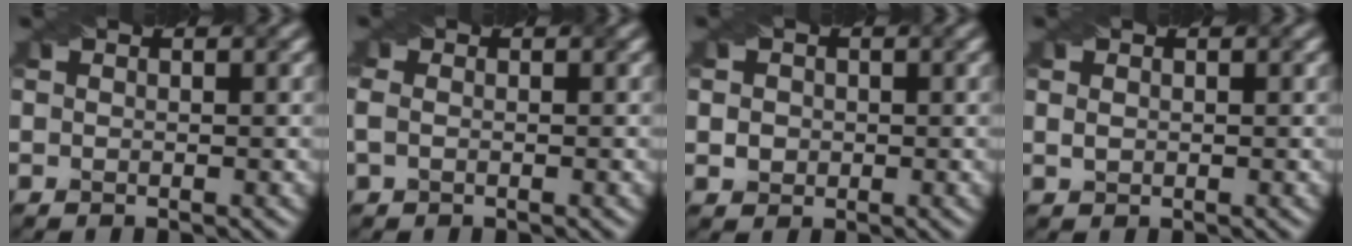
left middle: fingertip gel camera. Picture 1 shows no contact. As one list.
[{"total": 1.7, "force": [-0.2, 1.2, 1.1], "torque": [-0.029, 0.001, -0.007]}, {"total": 1.7, "force": [0.1, 1.6, 0.7], "torque": [-0.011, -0.003, 0.002]}, {"total": 1.1, "force": [0.3, 0.8, 0.7], "torque": [-0.016, -0.001, 0.008]}]